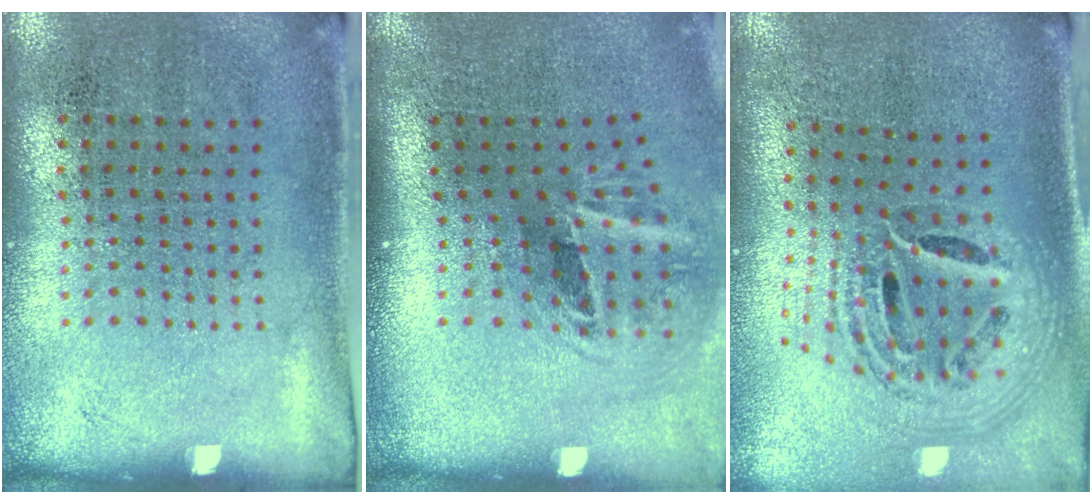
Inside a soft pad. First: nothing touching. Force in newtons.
{"total": 2.0, "press": 1.2, "slide": 1.6}
{"total": 1.9, "press": 1.5, "slide": 1.2}